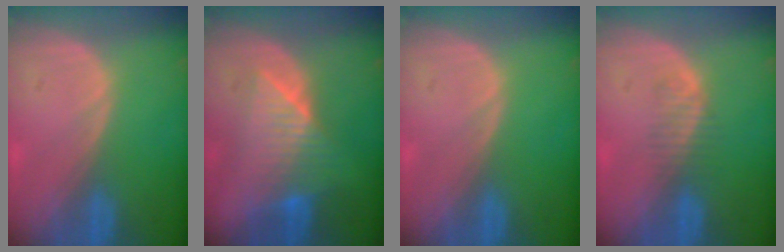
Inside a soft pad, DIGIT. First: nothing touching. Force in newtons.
{"total": 7.3, "press": 7.2, "slide": 1.5}
{"total": 0.0}
{"total": 2.2, "press": 2.0, "slide": 0.9}